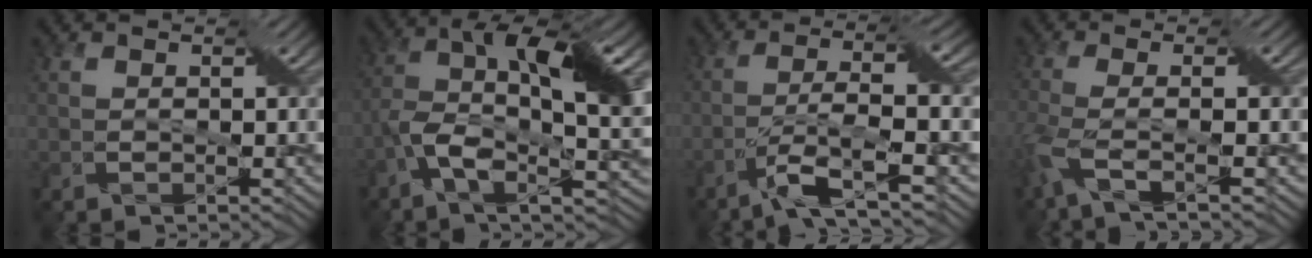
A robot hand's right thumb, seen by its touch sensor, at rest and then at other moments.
{"total": 12.8, "force": [-1.7, 5.0, 11.7], "torque": [-0.220, -0.001, -0.037]}
{"total": 8.0, "force": [-3.8, 1.2, 7.0], "torque": [-0.128, 0.008, -0.077]}
{"total": 5.9, "force": [-2.4, 1.1, 5.3], "torque": [-0.108, -0.005, -0.065]}